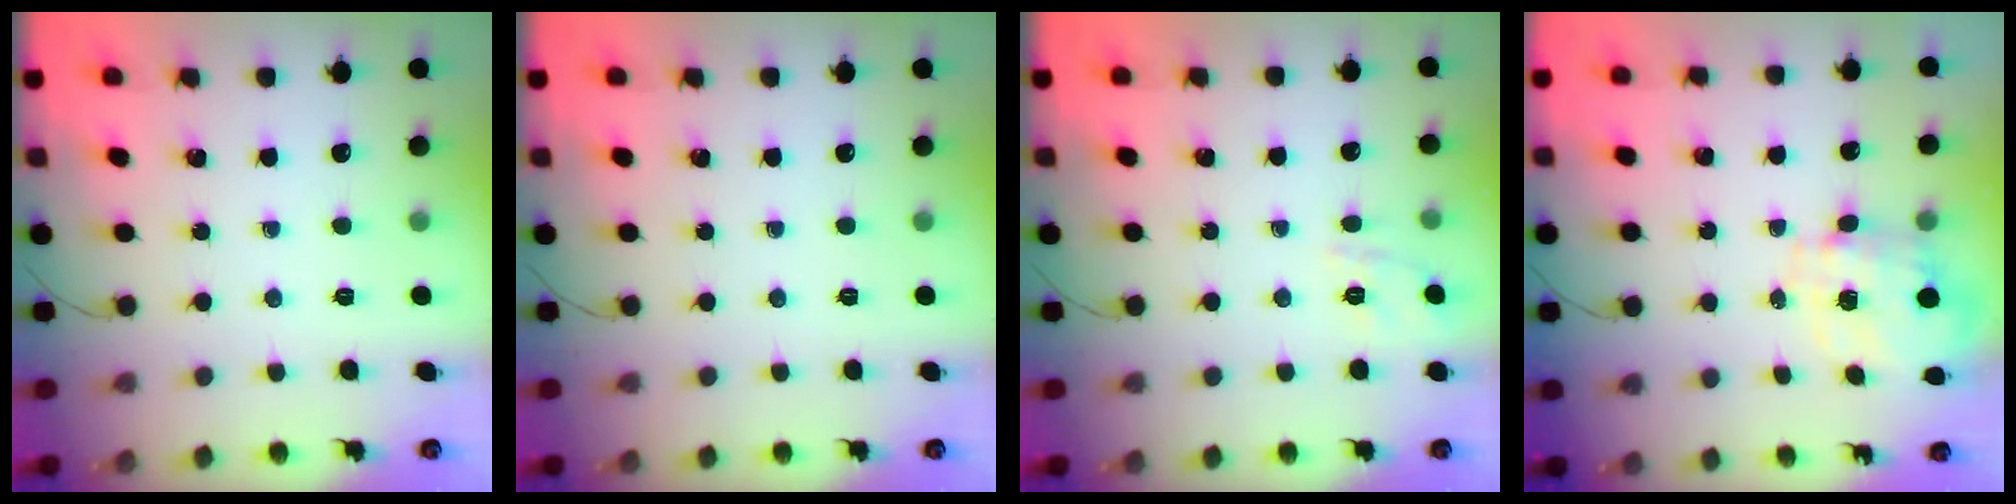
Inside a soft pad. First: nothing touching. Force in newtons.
{"total": 0.0}
{"total": 1.9, "press": 0.3, "slide": 1.8}
{"total": 9.4, "press": 9.4, "slide": 0.8}